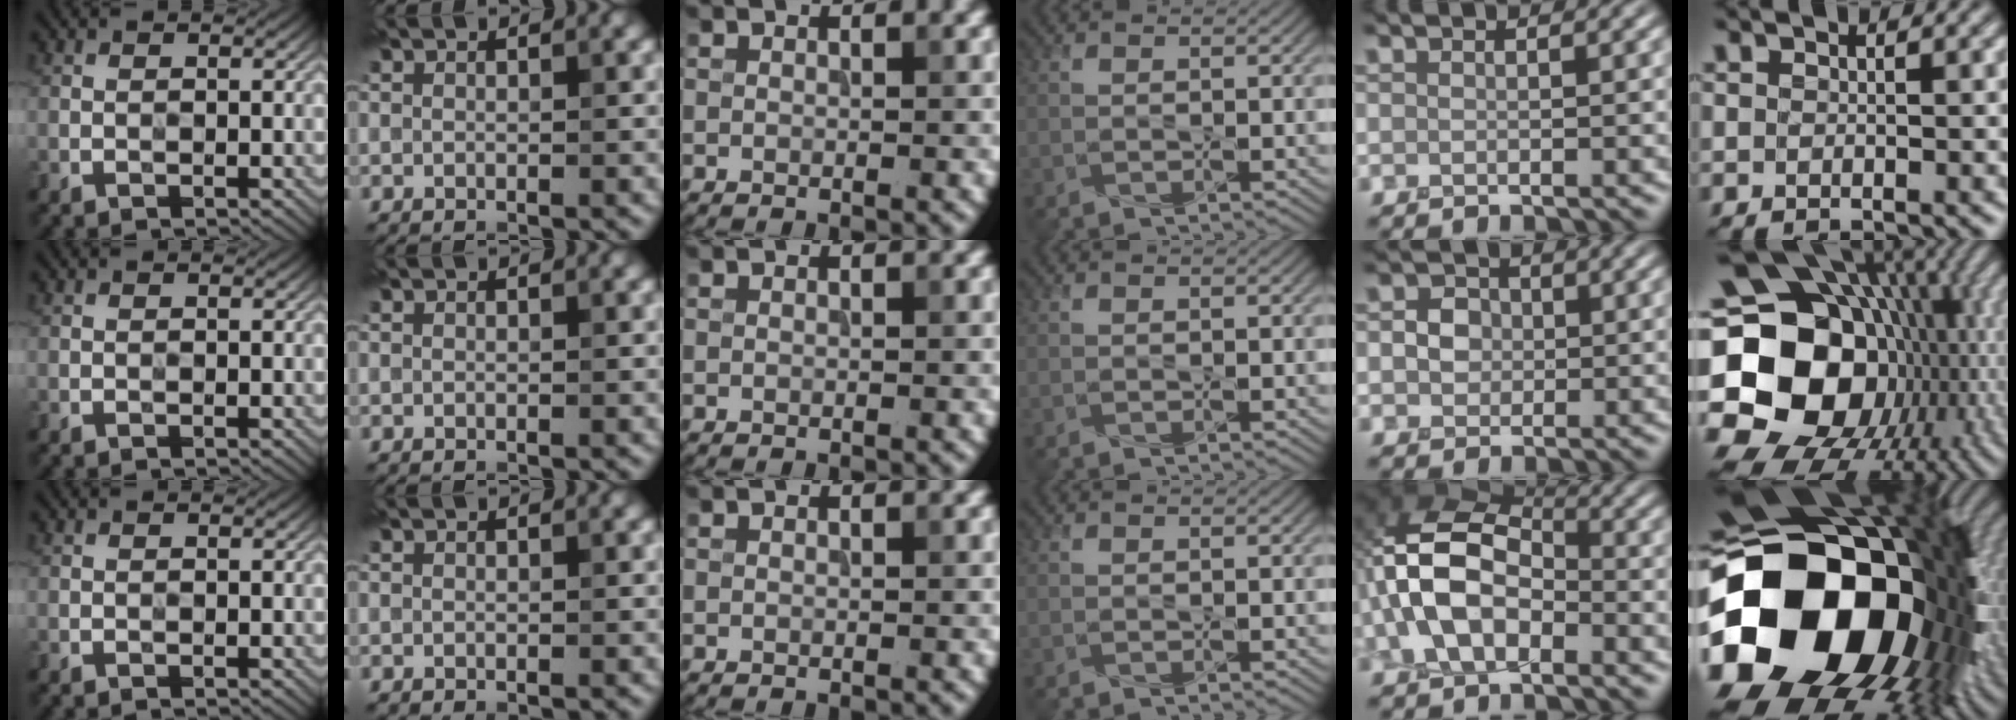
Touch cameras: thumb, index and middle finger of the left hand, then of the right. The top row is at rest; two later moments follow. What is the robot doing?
{"motion": "press", "object": "button"}